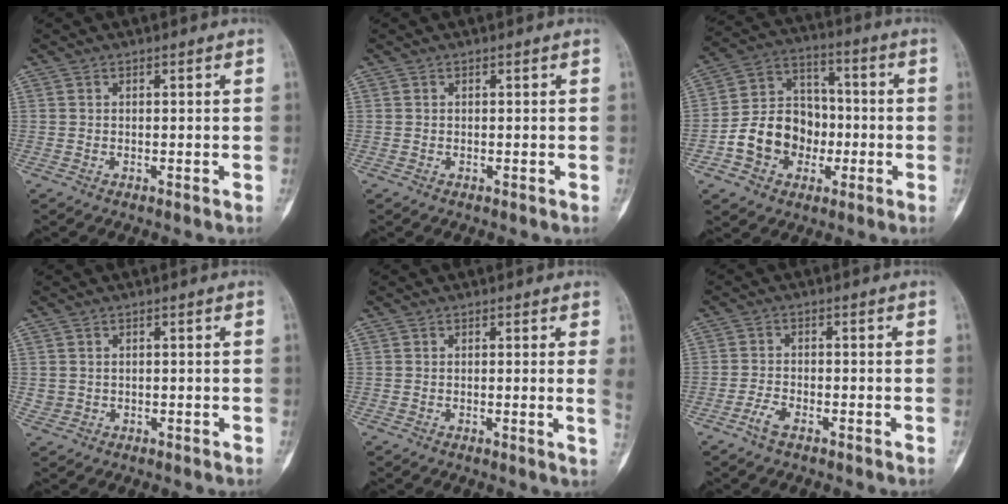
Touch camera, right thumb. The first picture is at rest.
{"total": 0.0}
{"total": 14.1, "force": [-3.6, 11.6, 7.2], "torque": [-0.082, 0.044, -0.063]}
{"total": 1.3, "force": [0.1, 1.3, 0.4], "torque": [-0.003, 0.002, 0.007]}
{"total": 2.0, "force": [0.4, -0.6, 1.8], "torque": [-0.031, -0.008, 0.003]}
{"total": 2.9, "force": [-2.0, 1.1, 1.8], "torque": [-0.043, 0.010, -0.040]}